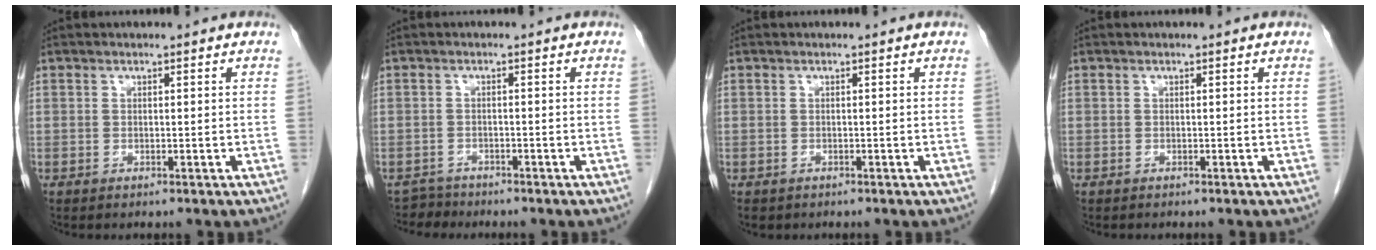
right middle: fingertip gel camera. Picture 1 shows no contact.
{"total": 2.0, "force": [-1.7, 0.4, -1.0], "torque": [0.021, -0.004, -0.033]}
{"total": 1.5, "force": [-1.1, 0.9, 0.4], "torque": [-0.011, -0.002, -0.016]}
{"total": 0.0}